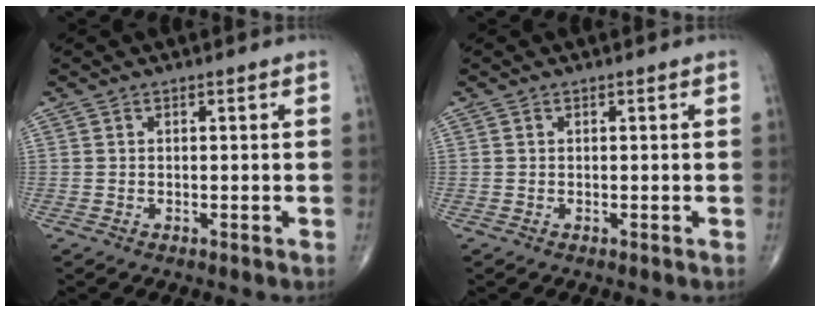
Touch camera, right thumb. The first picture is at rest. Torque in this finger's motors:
{"motor_torque": [0.31, 0.38, 0.31, -0.03, 0.01]}